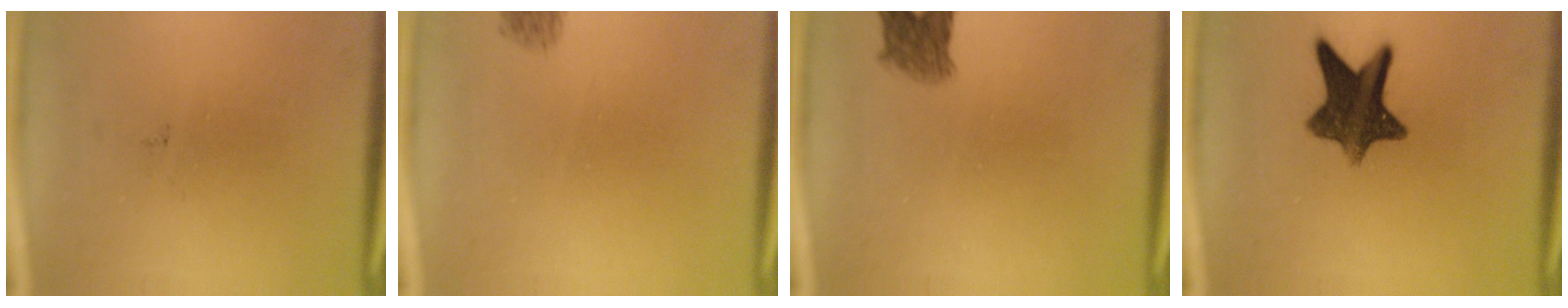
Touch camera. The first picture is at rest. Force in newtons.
{"total": 1.0}
{"total": 3.3}
{"total": 10.6}